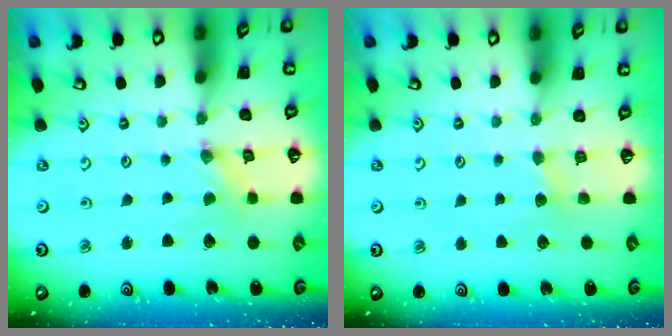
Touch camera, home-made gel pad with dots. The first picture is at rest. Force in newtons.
{"total": 3.0, "press": 3.0, "slide": 0.4}